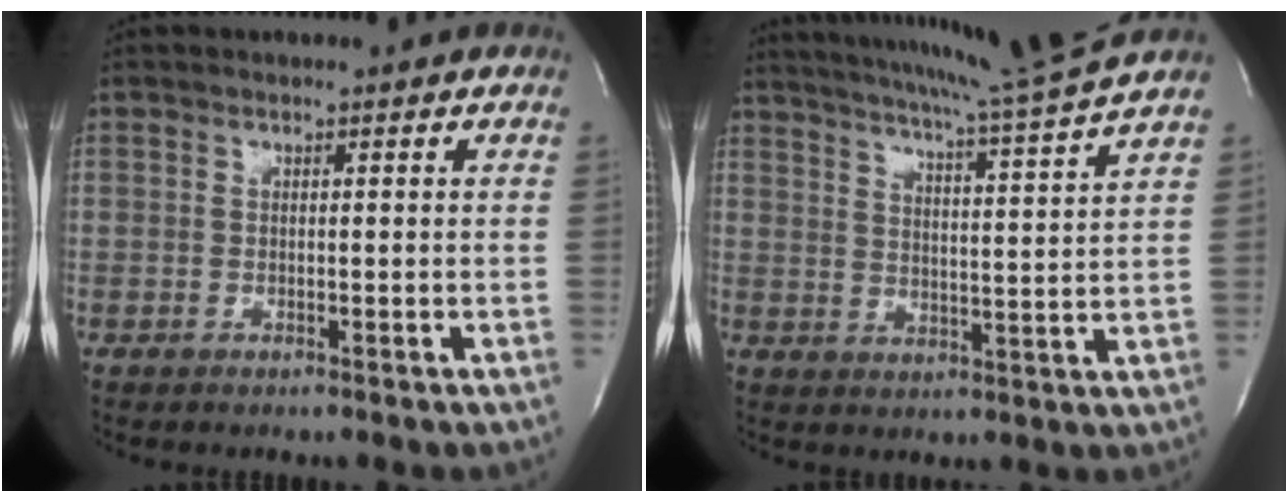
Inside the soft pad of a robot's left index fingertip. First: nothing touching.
{"total": 15.8, "force": [14.0, -2.8, 6.6], "torque": [-0.117, -0.044, 0.195]}